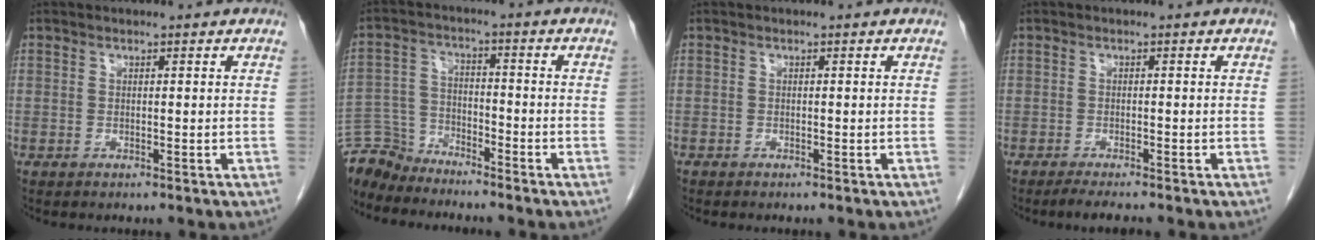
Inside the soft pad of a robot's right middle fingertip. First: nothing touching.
{"total": 6.8, "force": [-6.7, 1.3, -0.5], "torque": [0.005, 0.004, -0.132]}
{"total": 0.0}
{"total": 2.7, "force": [-2.3, -0.2, 1.5], "torque": [-0.029, -0.009, -0.037]}